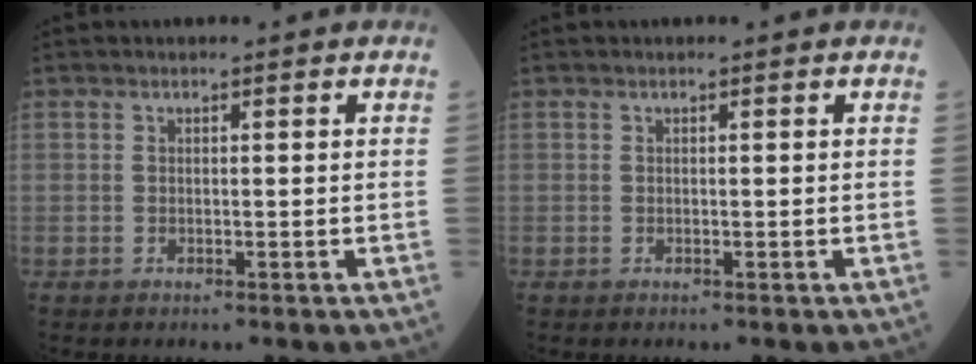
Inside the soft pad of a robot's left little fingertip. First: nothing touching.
{"total": 0.0}